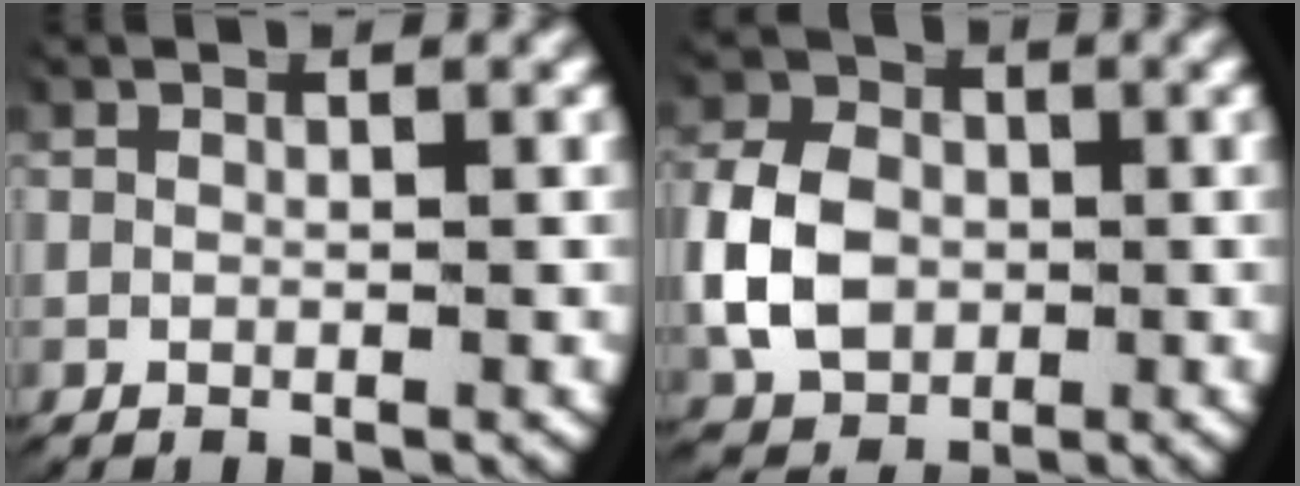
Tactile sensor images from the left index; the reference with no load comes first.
{"total": 6.3, "force": [-0.4, 5.2, 3.6], "torque": [-0.079, -0.011, -0.002]}